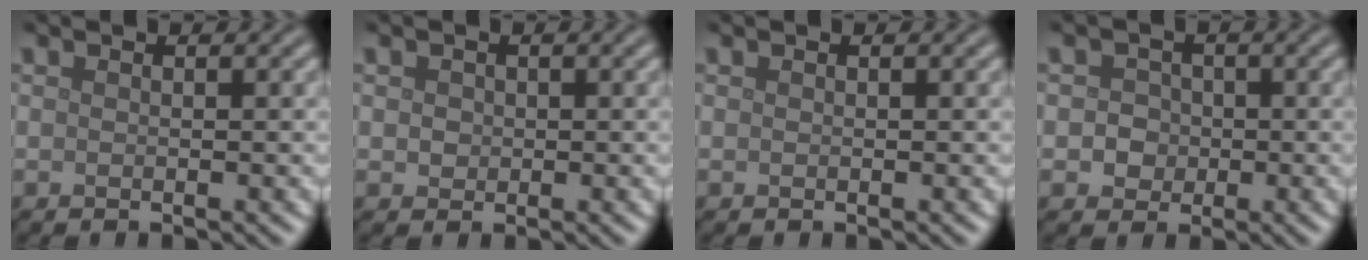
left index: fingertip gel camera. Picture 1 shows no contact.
{"total": 1.1, "force": [0.2, 1.0, 0.4], "torque": [-0.002, -0.002, 0.004]}
{"total": 0.0}
{"total": 2.5, "force": [0.0, 2.3, 0.9], "torque": [0.005, 0.007, -0.015]}